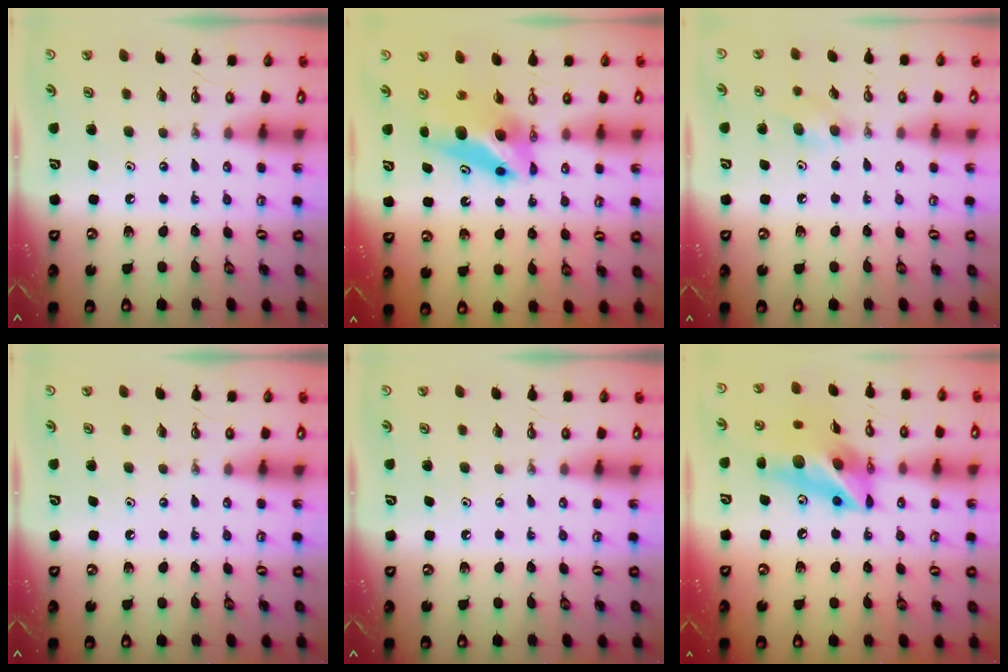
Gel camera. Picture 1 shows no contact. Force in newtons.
{"total": 6.4, "press": 6.4, "slide": 0.8}
{"total": 5.7, "press": 5.7, "slide": 0.5}
{"total": 0.0}
{"total": 0.0}
{"total": 15.7, "press": 15.5, "slide": 2.5}